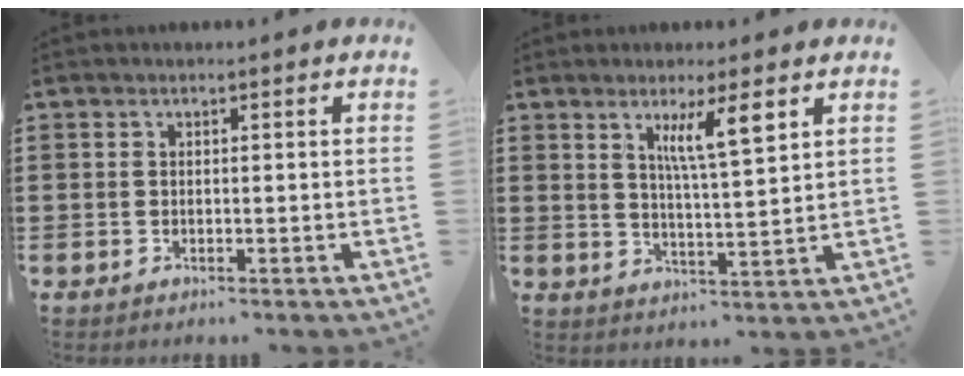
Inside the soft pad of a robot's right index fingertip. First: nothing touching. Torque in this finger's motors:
{"motor_torque": [0.43, 0.11, 0.46, 0.11]}